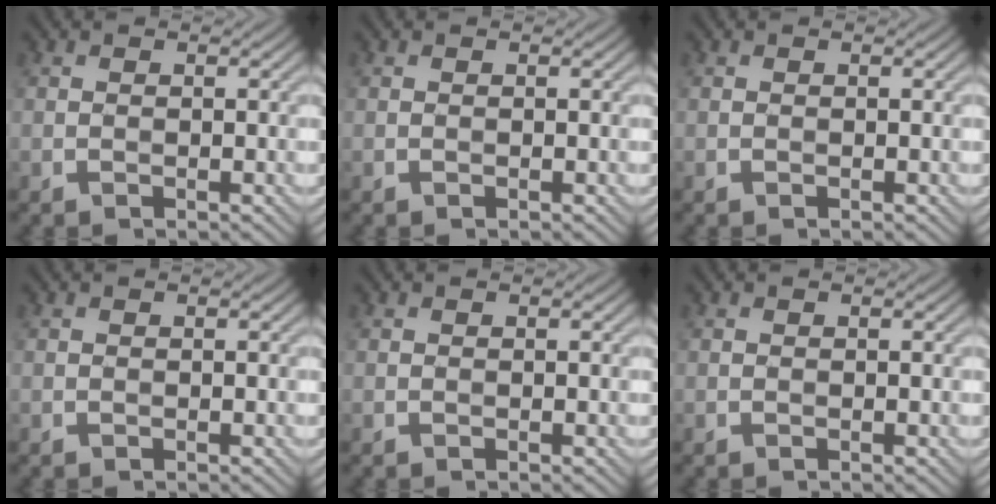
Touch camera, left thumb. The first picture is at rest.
{"total": 0.0}
{"total": 0.0}
{"total": 0.0}
{"total": 0.0}
{"total": 0.0}